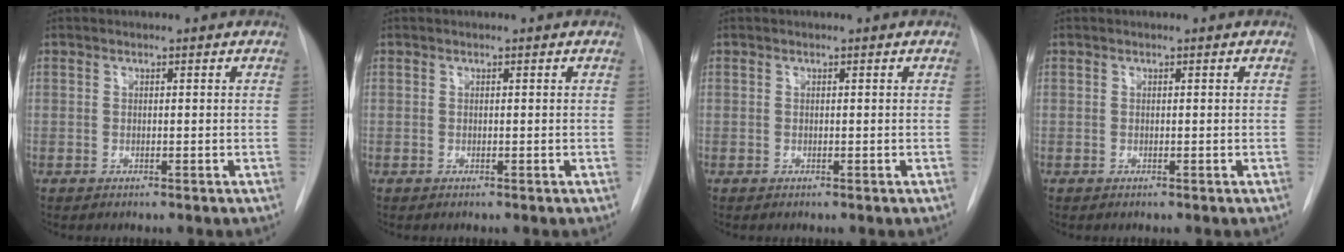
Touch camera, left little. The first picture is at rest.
{"total": 0.0}
{"total": 0.0}
{"total": 0.0}